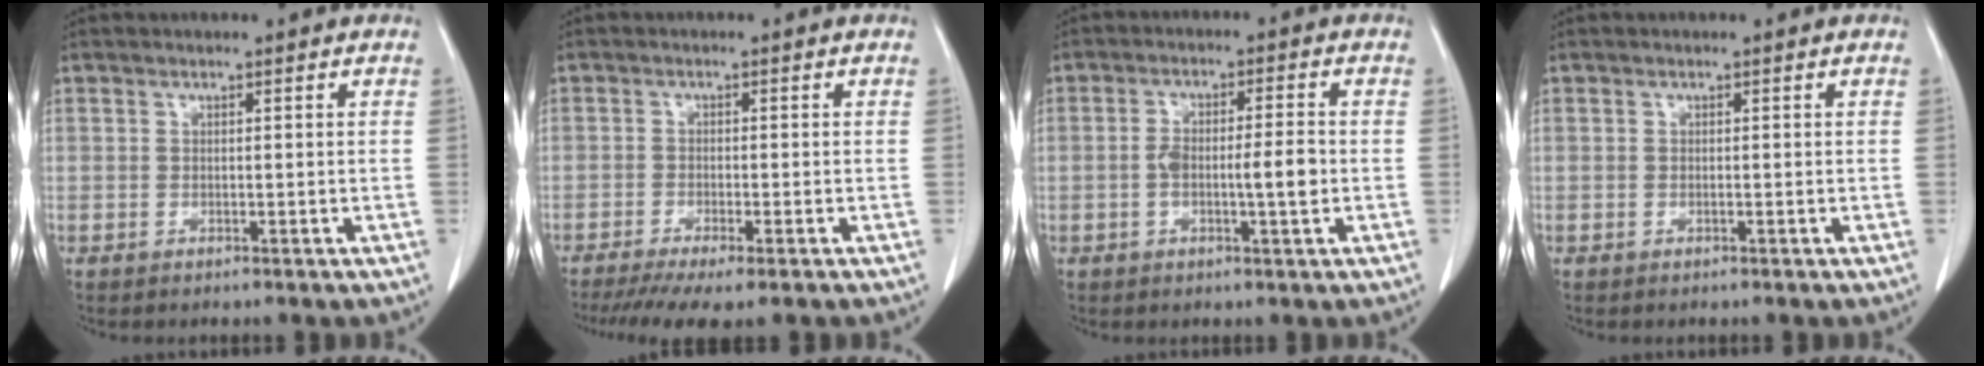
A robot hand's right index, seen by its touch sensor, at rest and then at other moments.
{"total": 7.7, "force": [-5.8, 0.8, 5.0], "torque": [-0.075, -0.016, -0.092]}
{"total": 5.9, "force": [-1.0, 0.9, 5.7], "torque": [-0.110, 0.007, -0.016]}
{"total": 0.0}